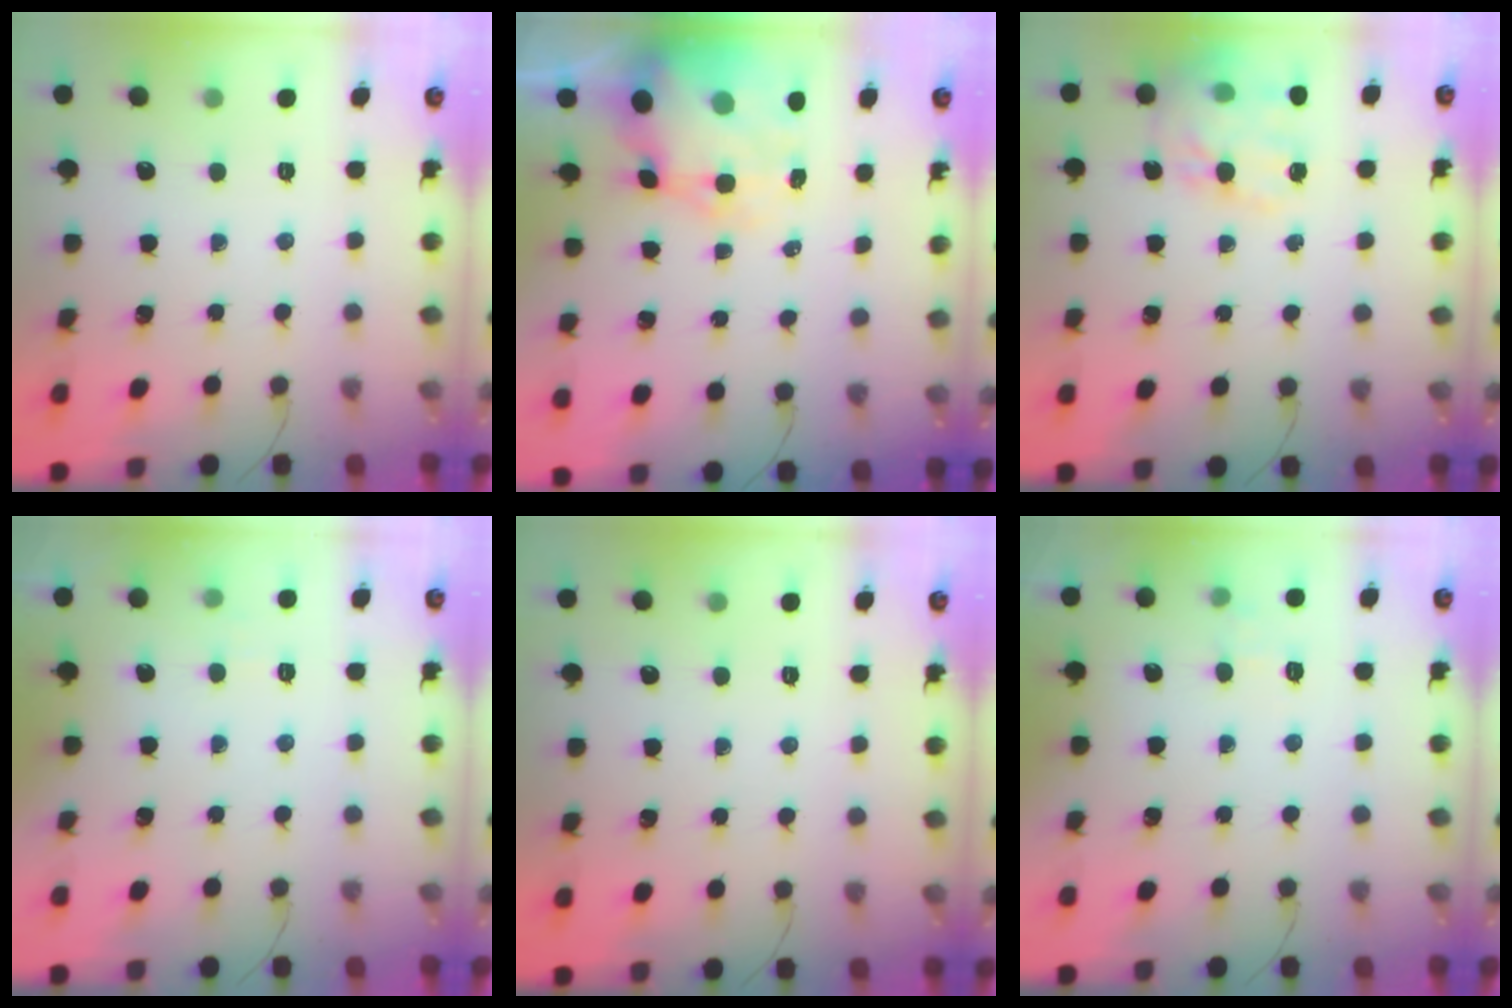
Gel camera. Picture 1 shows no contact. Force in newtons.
{"total": 12.0, "press": 11.6, "slide": 3.0}
{"total": 17.0, "press": 16.5, "slide": 3.9}
{"total": 4.1, "press": 3.9, "slide": 1.0}
{"total": 0.0}
{"total": 6.8, "press": 6.6, "slide": 1.7}